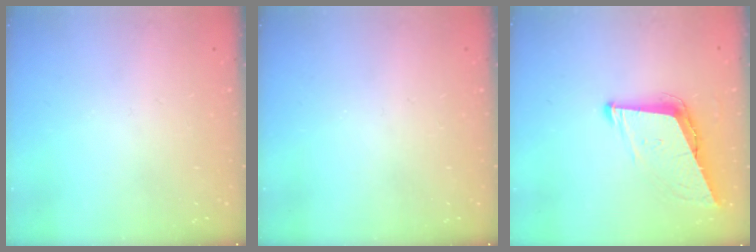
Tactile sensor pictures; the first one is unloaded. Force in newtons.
{"total": 0.0}
{"total": 9.0, "press": 8.6, "slide": 2.6}